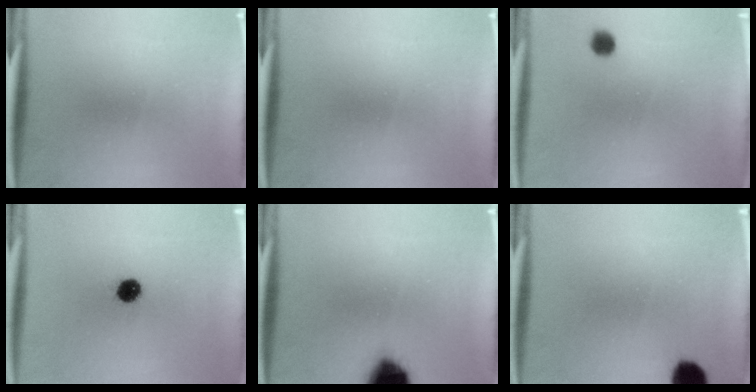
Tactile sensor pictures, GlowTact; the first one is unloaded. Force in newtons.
{"total": 0.0}
{"total": 2.6}
{"total": 5.0}
{"total": 17.6}
{"total": 5.7}